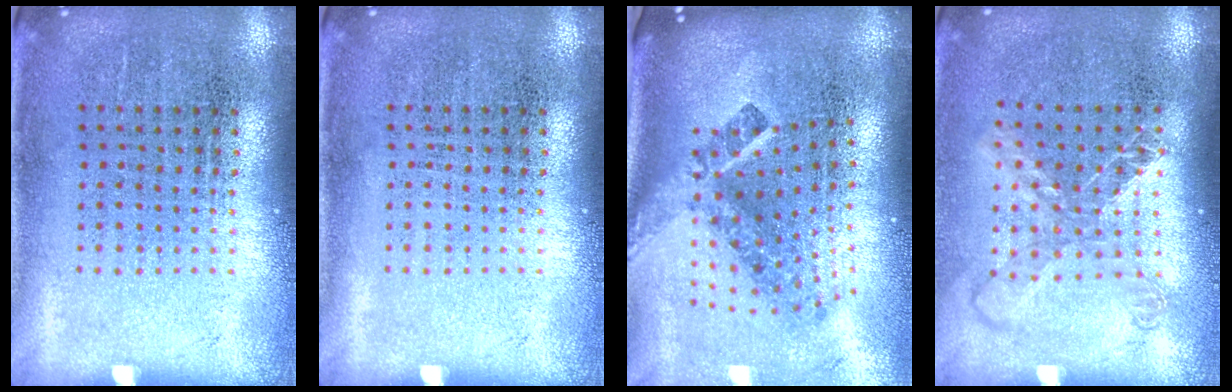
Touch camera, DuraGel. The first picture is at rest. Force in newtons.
{"total": 0.0}
{"total": 2.7, "press": 1.6, "slide": 2.1}
{"total": 1.5, "press": 1.3, "slide": 0.8}